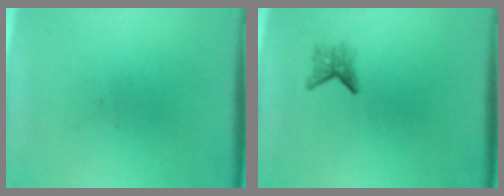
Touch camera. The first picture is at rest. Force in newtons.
{"total": 1.6}